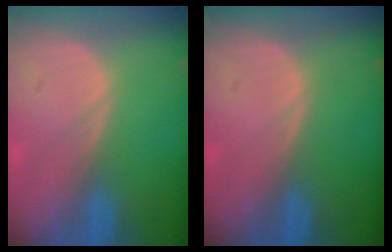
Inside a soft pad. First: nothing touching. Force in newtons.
{"total": 0.0}